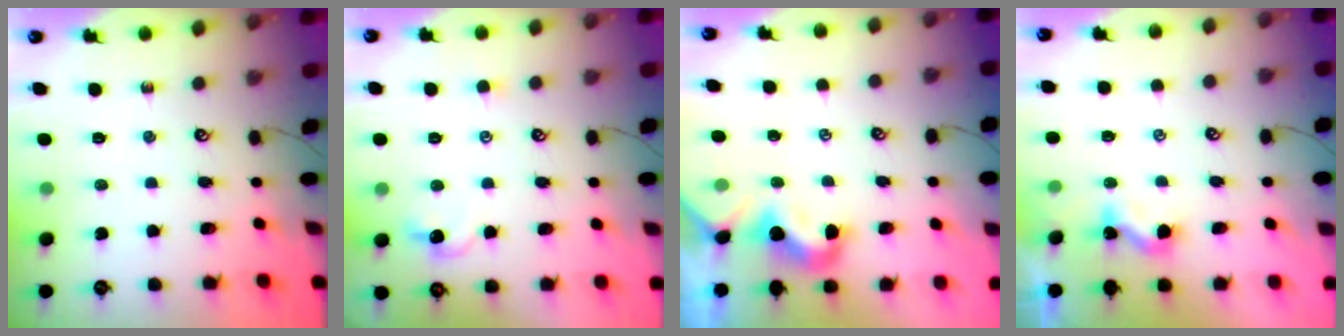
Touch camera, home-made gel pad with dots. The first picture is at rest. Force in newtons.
{"total": 1.5, "press": 1.4, "slide": 0.6}
{"total": 0.0}
{"total": 1.1, "press": 1.1, "slide": 0.2}